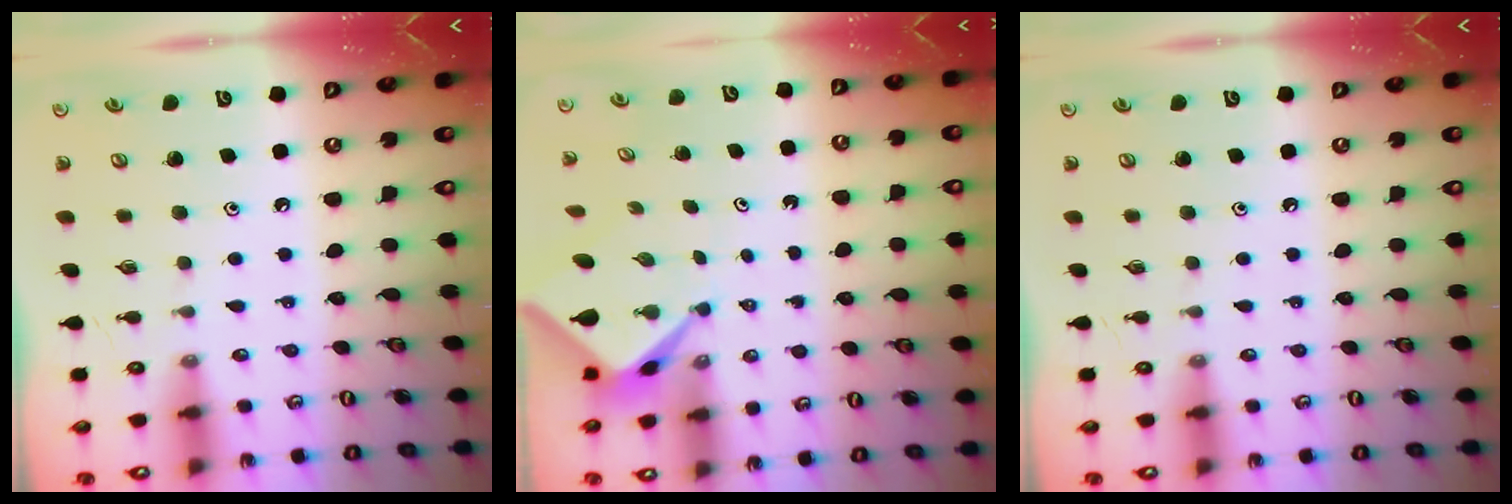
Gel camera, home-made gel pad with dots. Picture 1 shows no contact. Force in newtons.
{"total": 2.9, "press": 2.9, "slide": 0.1}
{"total": 0.0}